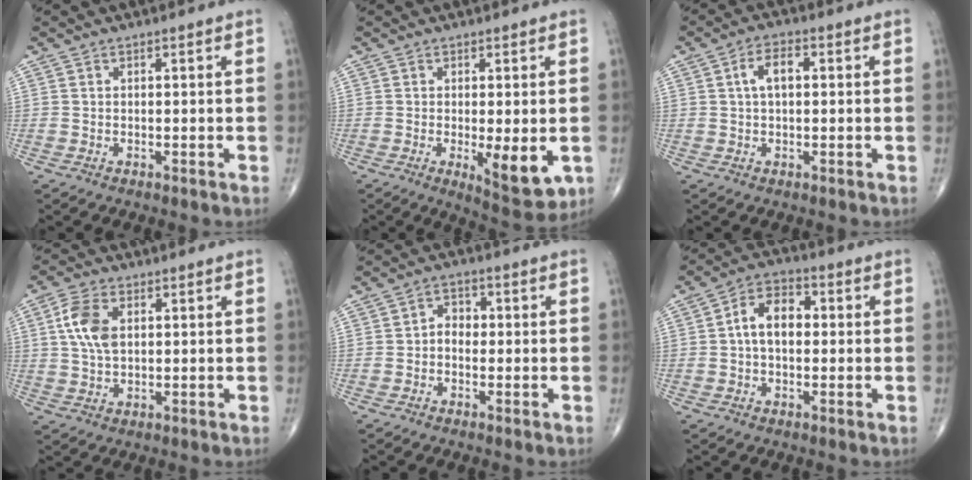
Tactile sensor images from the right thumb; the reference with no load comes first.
{"total": 8.7, "force": [-1.8, 2.9, 8.0], "torque": [-0.108, -0.022, -0.021]}
{"total": 4.9, "force": [0.8, 2.6, 4.1], "torque": [-0.072, 0.015, 0.008]}
{"total": 7.4, "force": [1.6, 4.3, 5.8], "torque": [-0.120, 0.005, 0.031]}
{"total": 3.5, "force": [-0.4, 2.7, 2.2], "torque": [-0.014, 0.018, -0.019]}
{"total": 7.9, "force": [0.3, 5.1, 6.1], "torque": [-0.090, 0.026, -0.005]}